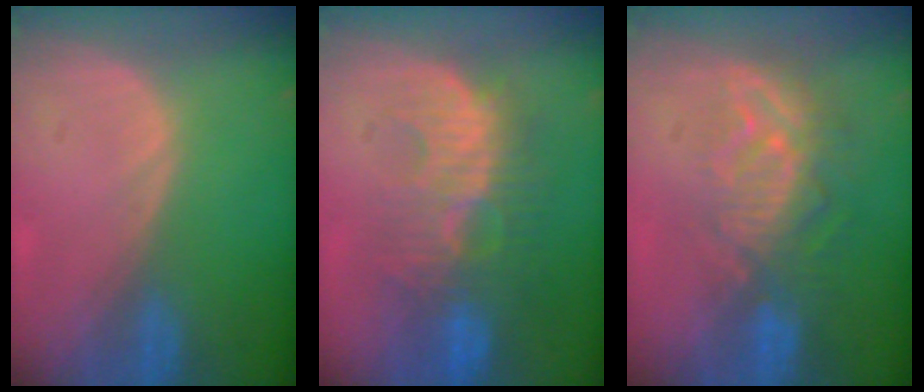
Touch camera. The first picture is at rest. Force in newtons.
{"total": 9.6, "press": 9.3, "slide": 2.2}
{"total": 9.5, "press": 8.2, "slide": 4.7}